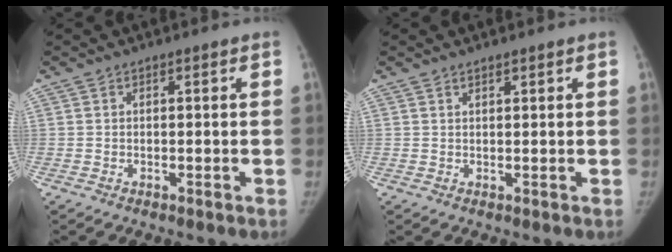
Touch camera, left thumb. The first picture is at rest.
{"total": 1.0, "force": [0.8, 0.2, 0.4], "torque": [-0.006, -0.005, 0.015]}